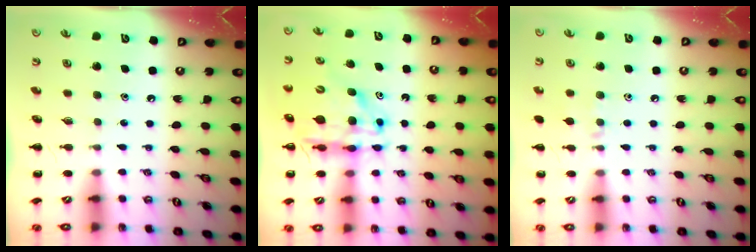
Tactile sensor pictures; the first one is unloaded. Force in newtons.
{"total": 13.6, "press": 13.1, "slide": 3.6}
{"total": 6.1, "press": 5.8, "slide": 2.0}